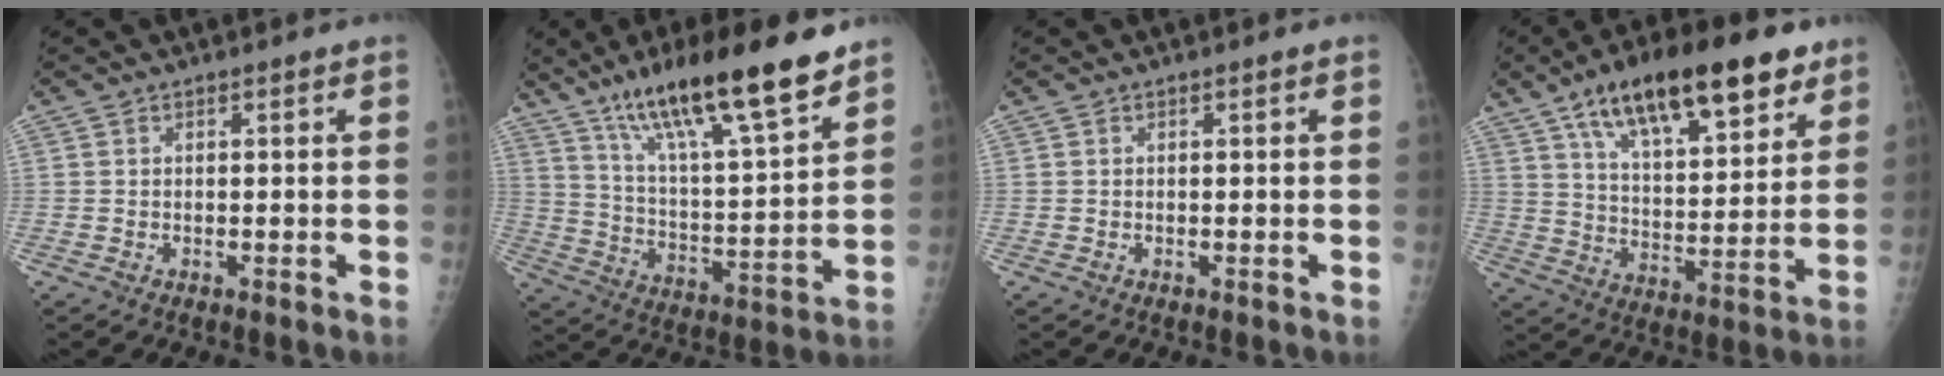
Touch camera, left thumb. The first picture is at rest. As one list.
[{"total": 21.6, "force": [14.8, 3.8, 15.2], "torque": [-0.237, -0.063, 0.253]}, {"total": 0.0}, {"total": 22.7, "force": [13.3, 8.7, 16.2], "torque": [-0.226, -0.031, 0.218]}]